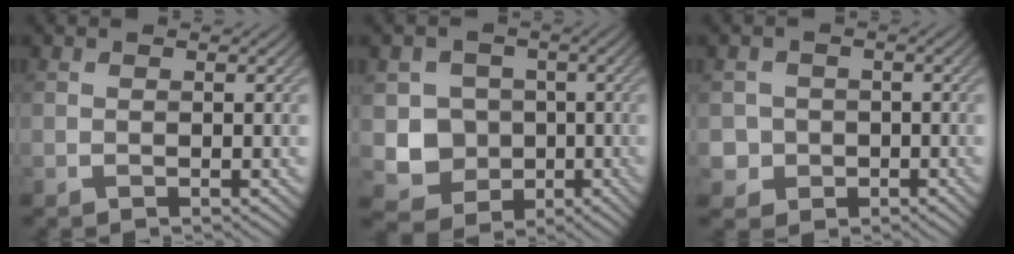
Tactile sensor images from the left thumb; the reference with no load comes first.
{"total": 5.7, "force": [-0.7, 5.3, 2.0], "torque": [-0.046, -0.011, -0.022]}
{"total": 2.9, "force": [-0.8, 2.8, 0.4], "torque": [-0.006, -0.007, -0.023]}